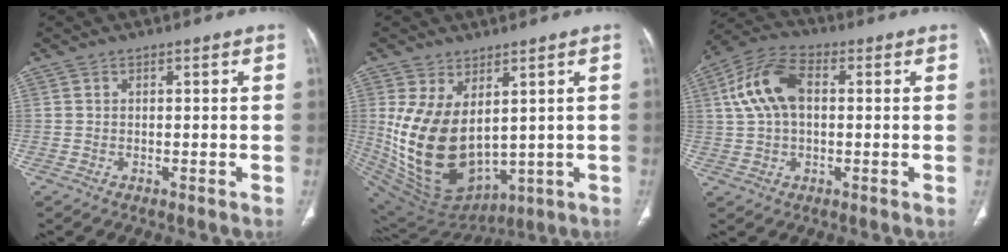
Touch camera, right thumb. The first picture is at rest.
{"total": 17.5, "force": [2.2, 10.6, 13.7], "torque": [-0.244, -0.030, 0.081]}
{"total": 11.2, "force": [1.8, 6.7, 8.8], "torque": [-0.179, 0.028, 0.029]}